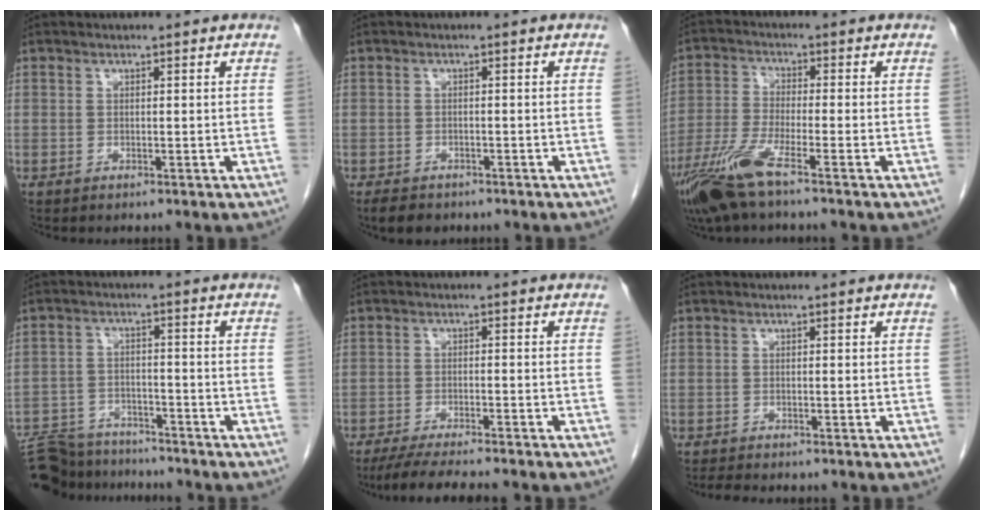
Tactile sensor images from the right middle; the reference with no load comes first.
{"total": 3.6, "force": [-2.7, 2.0, 1.2], "torque": [-0.019, -0.002, -0.038]}
{"total": 8.9, "force": [-5.7, 0.4, 6.8], "torque": [-0.149, -0.024, -0.116]}
{"total": 13.6, "force": [-12.5, 4.2, 3.2], "torque": [-0.065, 0.008, -0.186]}
{"total": 9.2, "force": [-7.9, 0.6, 4.7], "torque": [-0.069, -0.019, -0.121]}
{"total": 2.8, "force": [-2.5, 0.6, 1.2], "torque": [-0.021, -0.007, -0.037]}